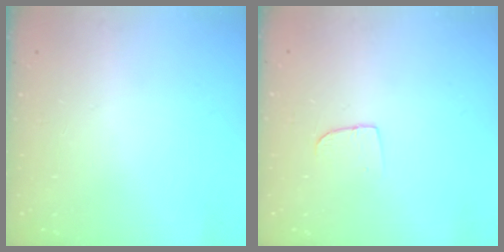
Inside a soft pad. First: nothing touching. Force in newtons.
{"total": 5.6, "press": 5.6, "slide": 0.4}